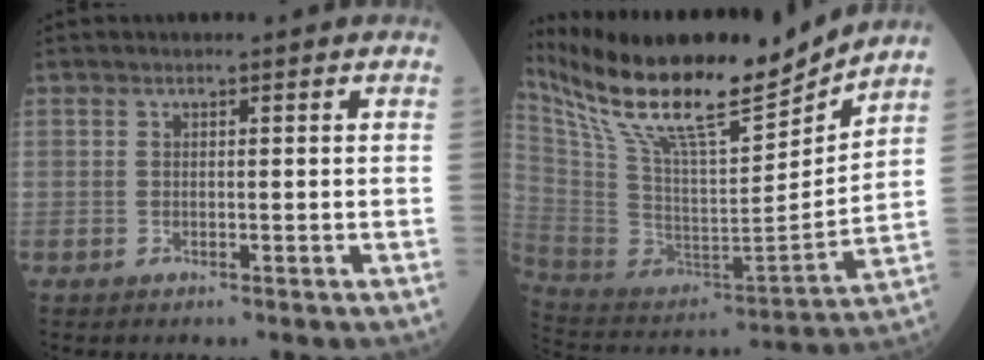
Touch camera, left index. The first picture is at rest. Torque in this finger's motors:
{"motor_torque": [1.05, -1.09, 0.42, 0.16]}